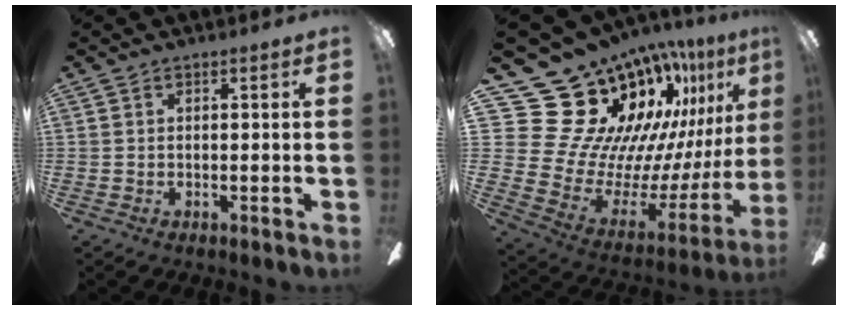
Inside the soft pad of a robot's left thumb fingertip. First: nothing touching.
{"total": 22.2, "force": [16.7, 12.3, 8.1], "torque": [-0.122, -0.174, 0.346]}